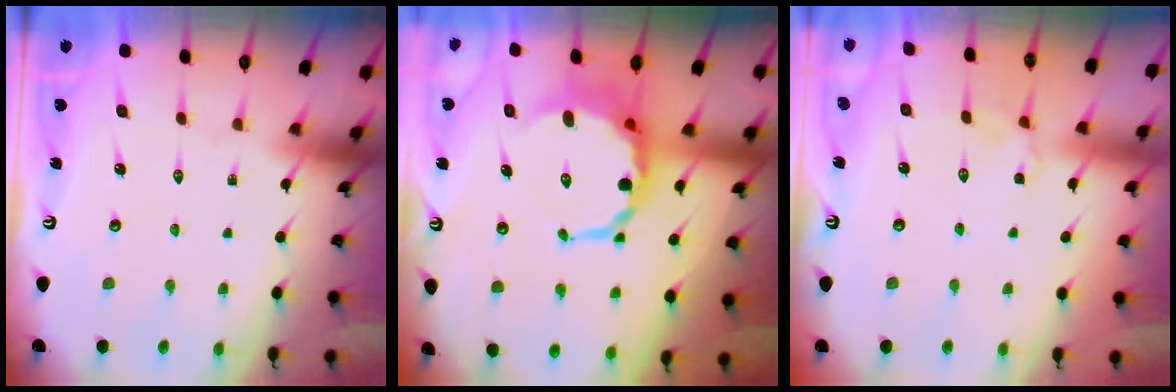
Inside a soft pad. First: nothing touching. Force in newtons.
{"total": 10.4, "press": 10.1, "slide": 2.7}
{"total": 2.8, "press": 2.7, "slide": 0.5}